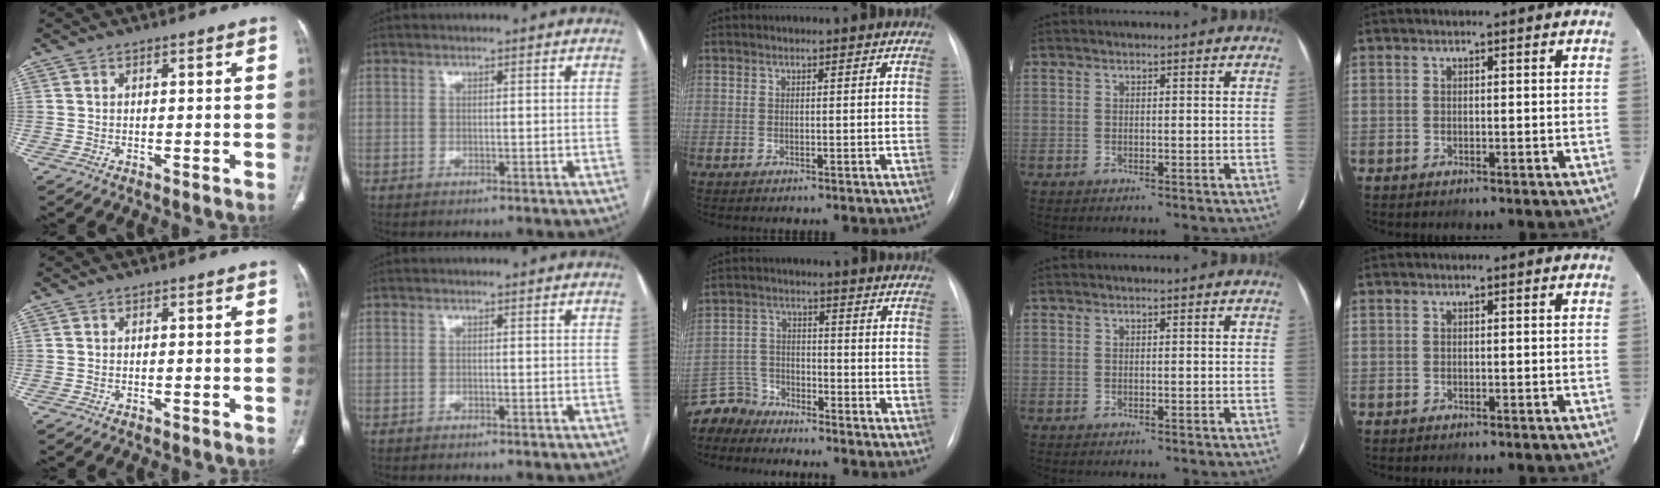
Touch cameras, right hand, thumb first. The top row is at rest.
{"middle": {"total": 6.4, "force": [-6.1, 1.6, -1.1], "torque": [0.015, 0.003, -0.124]}}